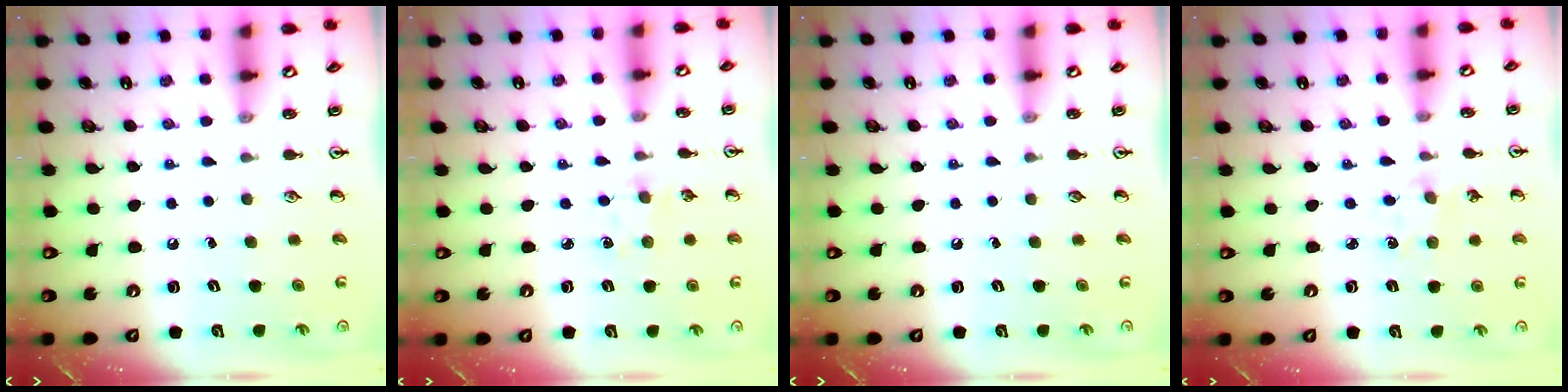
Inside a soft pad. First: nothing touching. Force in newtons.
{"total": 3.0, "press": 3.0, "slide": 0.5}
{"total": 0.0}
{"total": 0.8, "press": 0.8, "slide": 0.2}